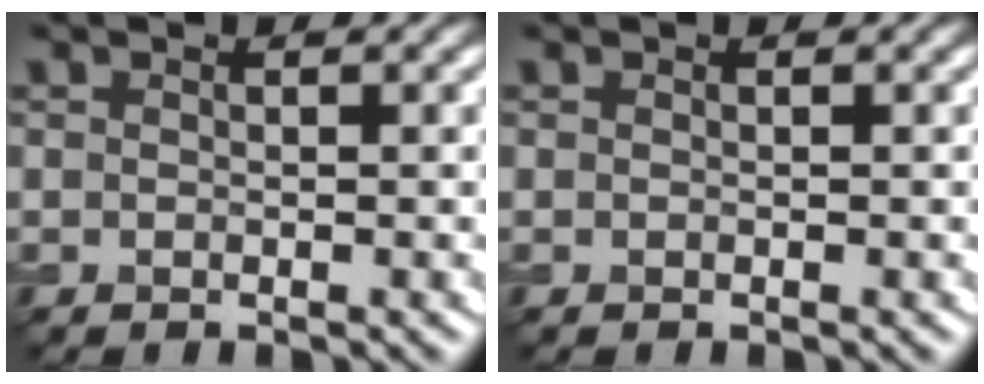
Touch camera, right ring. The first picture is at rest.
{"total": 0.0}